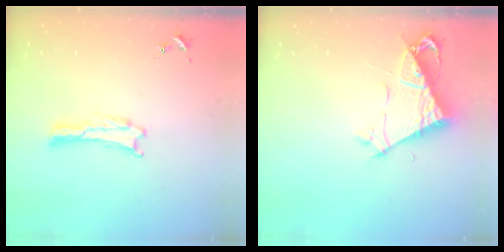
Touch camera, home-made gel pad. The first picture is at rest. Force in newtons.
{"total": 7.0, "press": 7.0, "slide": 0.5}